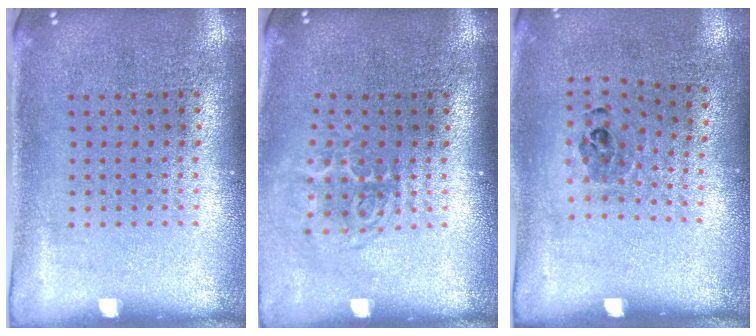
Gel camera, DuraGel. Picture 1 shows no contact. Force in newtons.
{"total": 1.8, "press": 1.2, "slide": 1.3}
{"total": 1.0, "press": 0.7, "slide": 0.7}